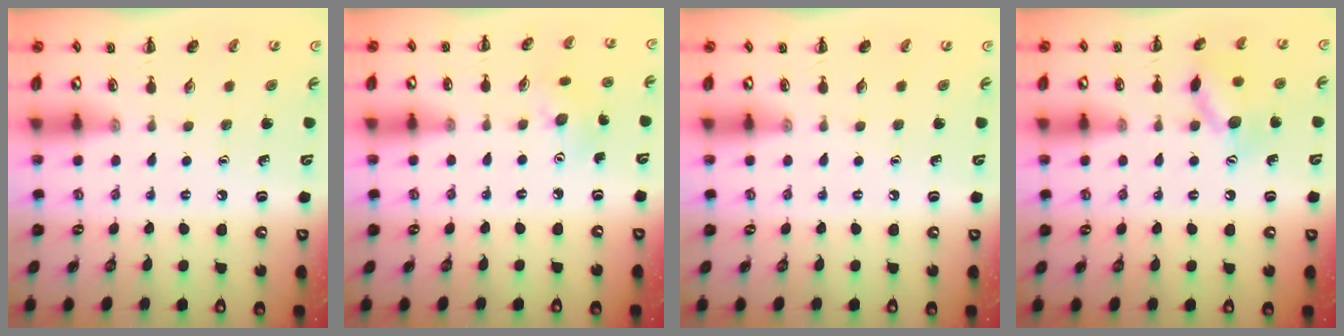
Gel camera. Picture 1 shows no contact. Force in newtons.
{"total": 3.2, "press": 3.1, "slide": 0.8}
{"total": 0.0}
{"total": 11.1, "press": 11.1, "slide": 0.5}